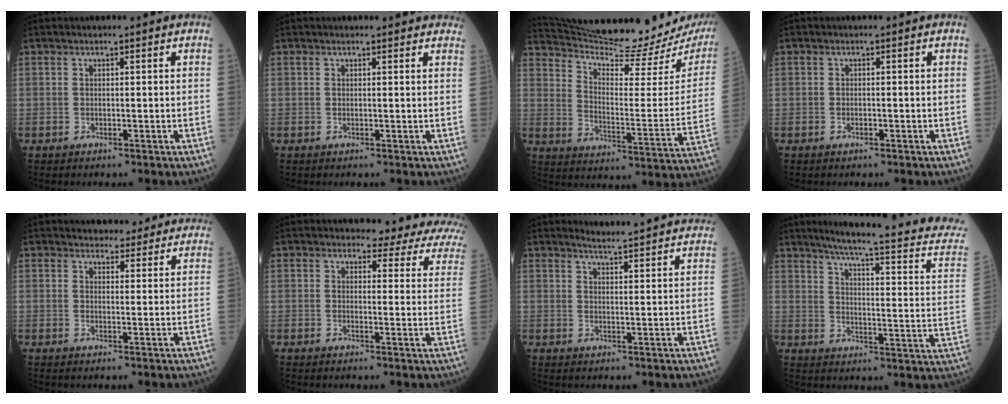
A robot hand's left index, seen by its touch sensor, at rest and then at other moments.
{"total": 5.6, "force": [5.2, 1.6, 1.6], "torque": [-0.007, 0.010, 0.041]}
{"total": 23.4, "force": [21.8, 1.0, 8.4], "torque": [-0.137, -0.082, 0.297]}
{"total": 0.7, "force": [-0.4, 0.3, 0.4], "torque": [-0.008, 0.001, -0.006]}
{"total": 9.2, "force": [8.7, 2.5, 1.5], "torque": [0.002, 0.005, 0.086]}
{"total": 12.5, "force": [11.3, 3.5, 4.0], "torque": [-0.016, -0.050, 0.088]}
{"total": 15.1, "force": [14.6, 0.5, 3.7], "torque": [-0.044, -0.031, 0.163]}
{"total": 21.2, "force": [18.5, -0.5, 10.3], "torque": [-0.150, -0.062, 0.224]}